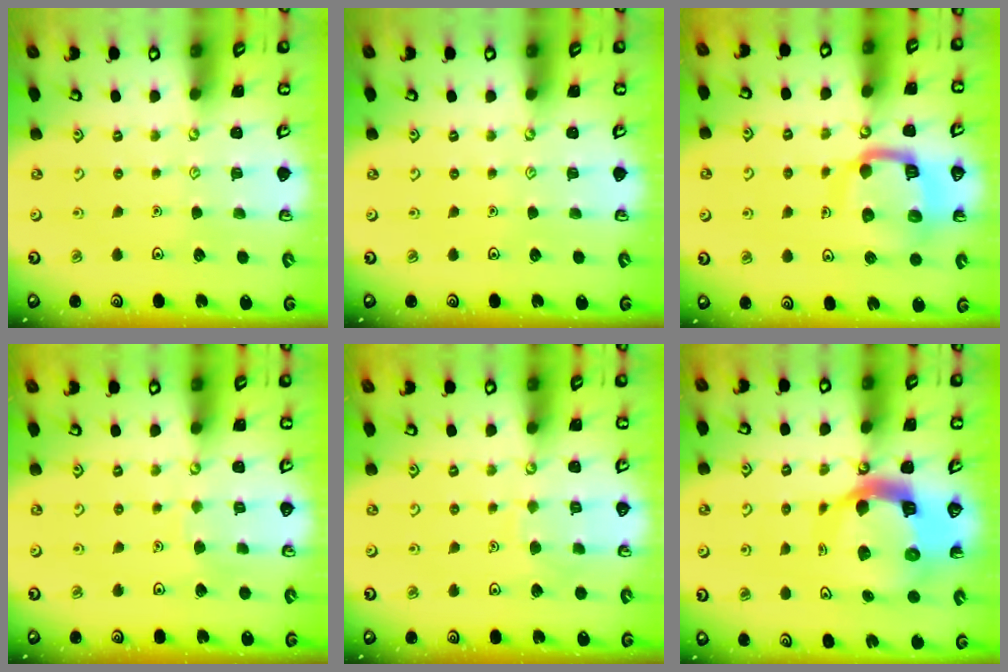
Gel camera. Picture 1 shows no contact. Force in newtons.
{"total": 0.0}
{"total": 12.5, "press": 12.4, "slide": 1.6}
{"total": 2.9, "press": 2.9, "slide": 0.2}
{"total": 5.2, "press": 5.1, "slide": 0.4}
{"total": 14.4, "press": 14.3, "slide": 1.6}